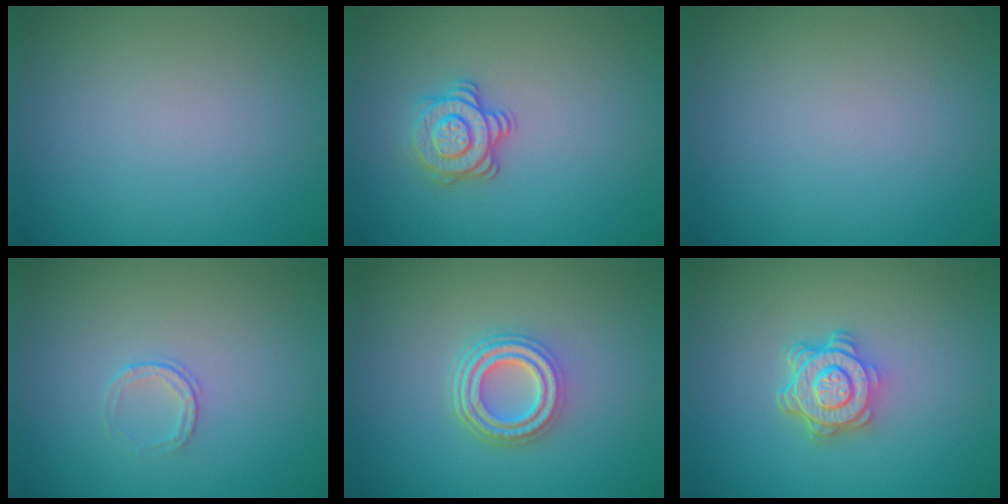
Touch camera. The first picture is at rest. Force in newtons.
{"total": 3.0, "press": 2.7, "slide": 1.3}
{"total": 0.0}
{"total": 1.0, "press": 0.7, "slide": 0.7}
{"total": 4.6, "press": 3.3, "slide": 3.2}
{"total": 4.7, "press": 3.5, "slide": 3.1}